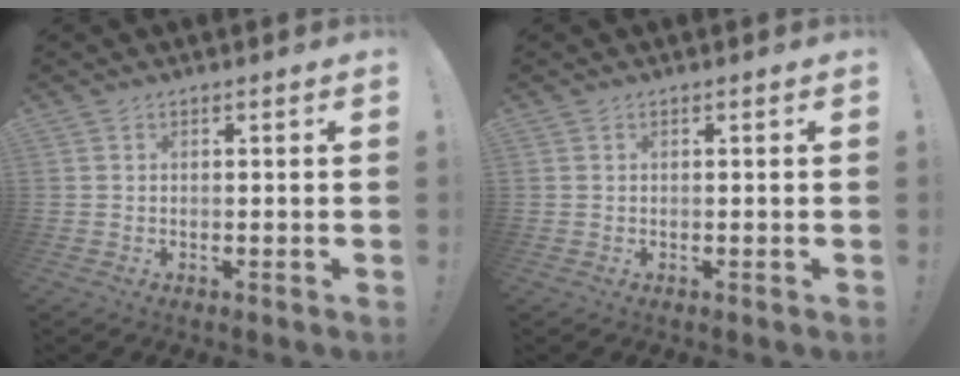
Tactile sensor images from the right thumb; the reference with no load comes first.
{"total": 0.0}